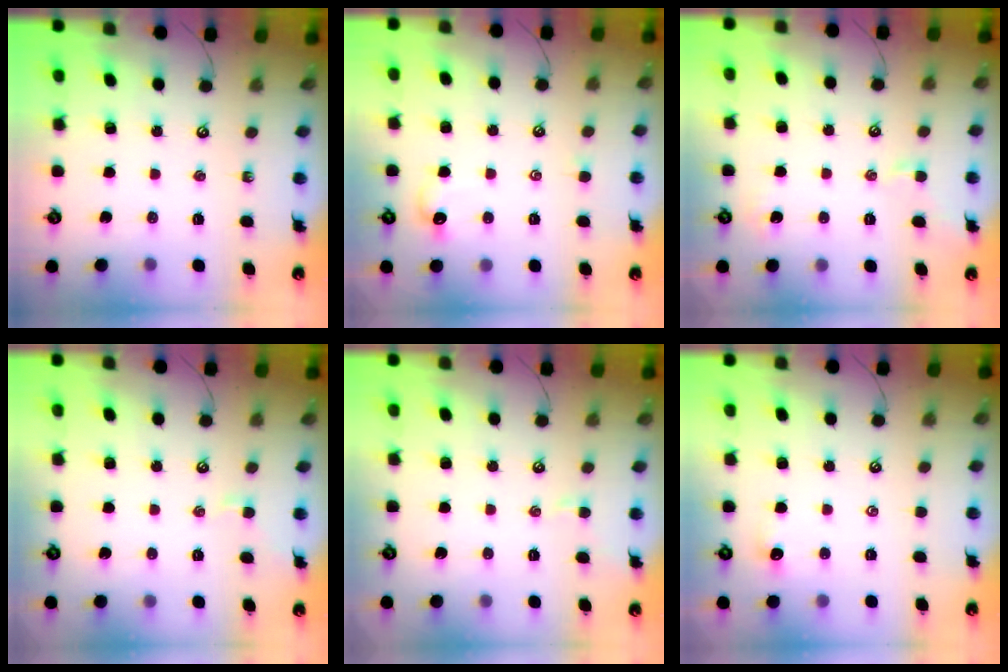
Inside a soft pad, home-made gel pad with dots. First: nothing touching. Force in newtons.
{"total": 0.5, "press": 0.2, "slide": 0.5}
{"total": 2.4, "press": 2.2, "slide": 0.7}
{"total": 0.0}
{"total": 0.0}
{"total": 2.1, "press": 2.1, "slide": 0.3}